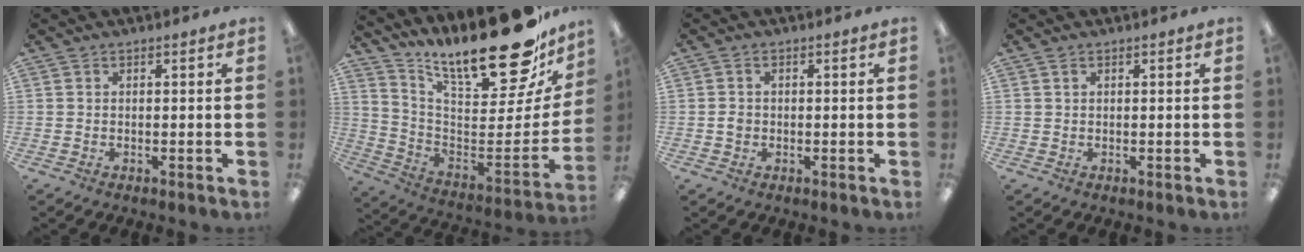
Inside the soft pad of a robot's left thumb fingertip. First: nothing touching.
{"total": 23.8, "force": [18.6, 7.0, 13.1], "torque": [-0.173, -0.146, 0.309]}
{"total": 1.5, "force": [-0.2, 1.2, 0.9], "torque": [-0.017, 0.004, -0.005]}
{"total": 0.7, "force": [0.4, 0.4, 0.5], "torque": [-0.011, 0.004, 0.006]}